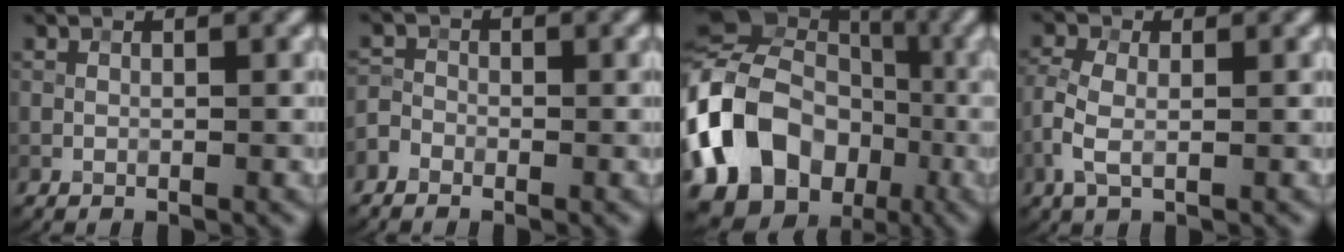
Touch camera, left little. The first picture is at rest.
{"total": 2.1, "force": [-1.5, 1.3, 0.5], "torque": [-0.004, 0.007, -0.034]}
{"total": 16.7, "force": [-4.7, 13.6, 8.4], "torque": [-0.205, 0.008, -0.104]}
{"total": 3.4, "force": [-0.6, 1.8, 2.8], "torque": [-0.073, 0.002, -0.019]}